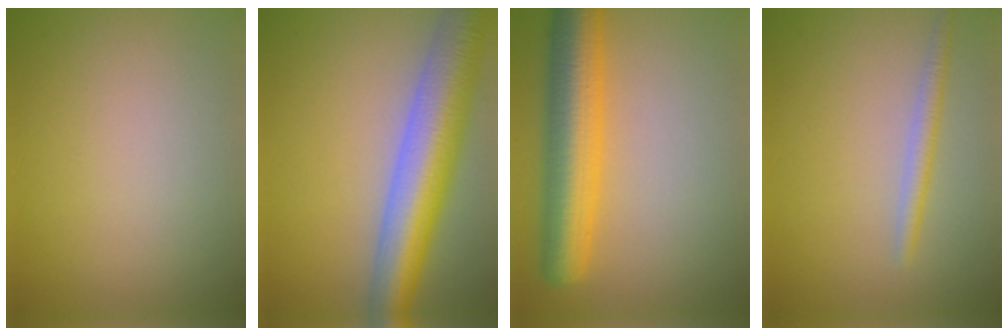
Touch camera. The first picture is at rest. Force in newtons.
{"total": 9.8, "press": 9.8, "slide": 0.1}
{"total": 7.8, "press": 7.8, "slide": 0.2}
{"total": 1.9, "press": 1.9, "slide": 0.0}